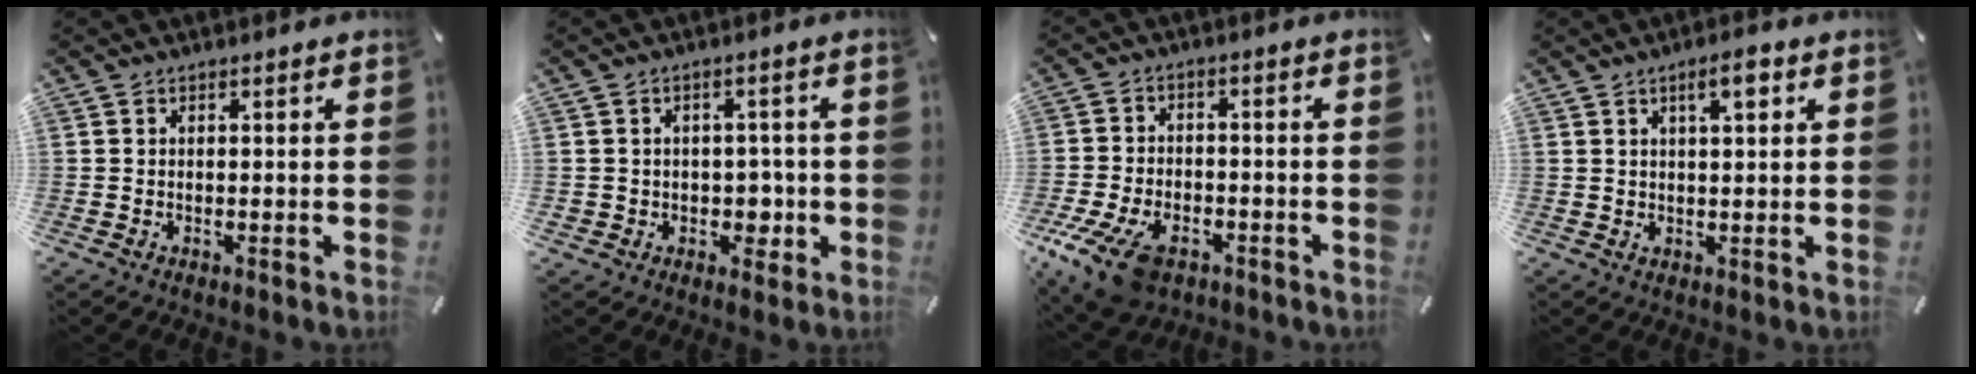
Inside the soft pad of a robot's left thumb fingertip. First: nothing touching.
{"total": 5.1, "force": [-0.5, 4.5, 2.2], "torque": [-0.029, 0.006, -0.010]}
{"total": 12.5, "force": [-7.1, 7.2, 7.4], "torque": [-0.153, 0.032, -0.126]}
{"total": 4.7, "force": [2.1, 1.5, 3.9], "torque": [-0.058, -0.003, 0.029]}